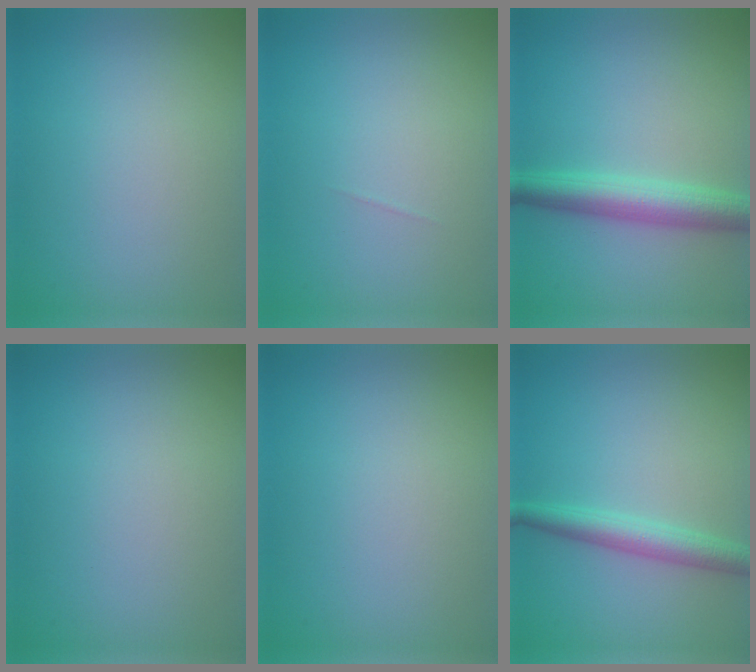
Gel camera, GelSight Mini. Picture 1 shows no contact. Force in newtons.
{"total": 0.0}
{"total": 4.5, "press": 4.5, "slide": 0.1}
{"total": 0.0}
{"total": 0.0}
{"total": 3.0, "press": 3.0, "slide": 0.1}